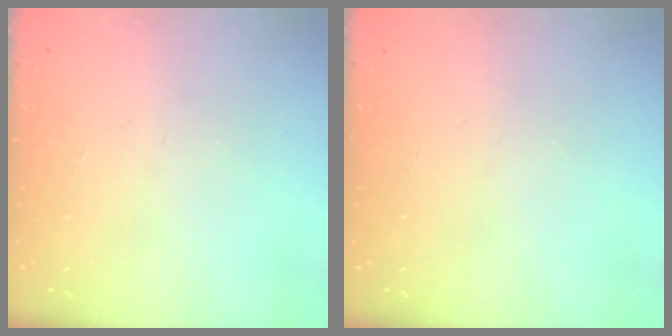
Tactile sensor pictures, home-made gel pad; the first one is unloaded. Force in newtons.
{"total": 0.0}